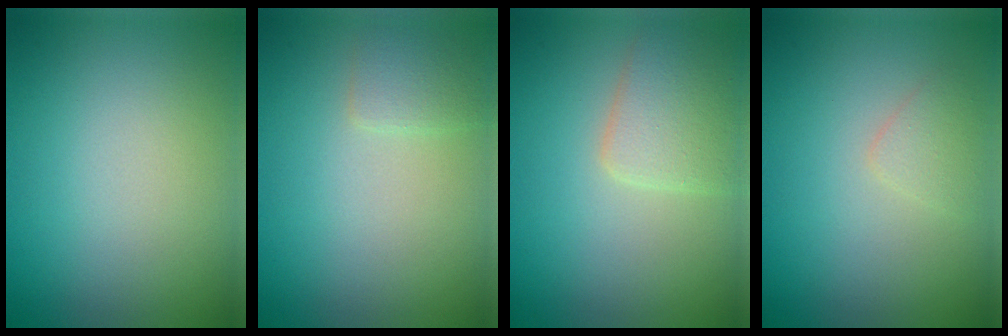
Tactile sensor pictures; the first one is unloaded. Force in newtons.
{"total": 1.5, "press": 1.5, "slide": 0.0}
{"total": 3.4, "press": 3.4, "slide": 0.3}
{"total": 1.2, "press": 1.2, "slide": 0.0}